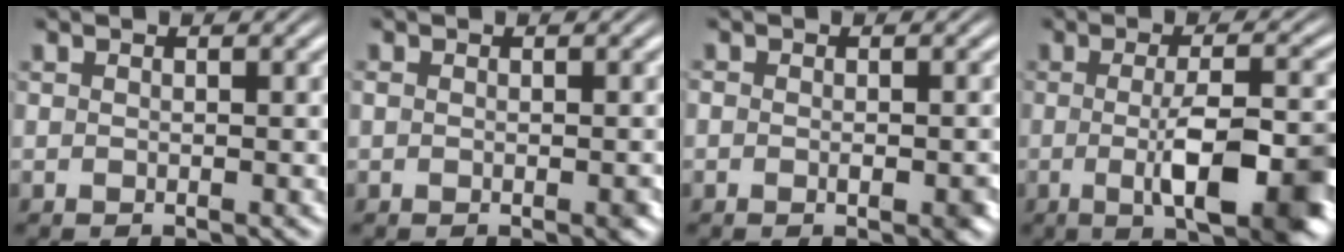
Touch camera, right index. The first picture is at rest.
{"total": 0.7, "force": [-0.2, 0.4, 0.6], "torque": [-0.008, 0.001, -0.002]}
{"total": 1.6, "force": [-0.3, 1.1, 1.2], "torque": [-0.017, 0.001, -0.009]}
{"total": 8.3, "force": [-2.4, 2.2, 7.7], "torque": [-0.114, -0.015, -0.035]}